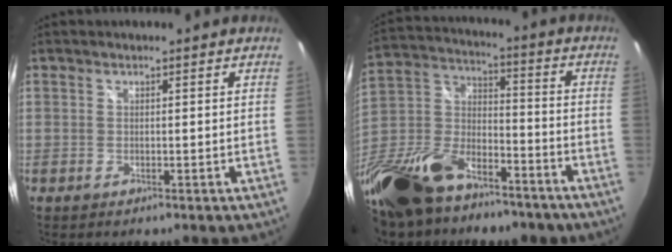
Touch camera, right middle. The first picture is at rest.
{"total": 27.6, "force": [-17.3, 14.9, 15.5], "torque": [-0.368, -0.010, -0.288]}